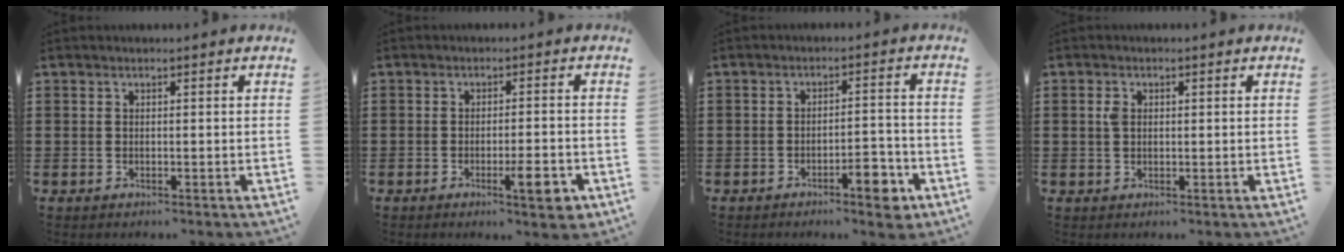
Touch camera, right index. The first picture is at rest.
{"total": 5.0, "force": [-2.4, 0.8, 4.3], "torque": [-0.072, -0.005, -0.040]}
{"total": 5.3, "force": [-3.4, 1.4, 3.8], "torque": [-0.059, 0.008, -0.057]}
{"total": 1.8, "force": [0.3, 1.1, 1.4], "torque": [-0.030, 0.007, 0.005]}